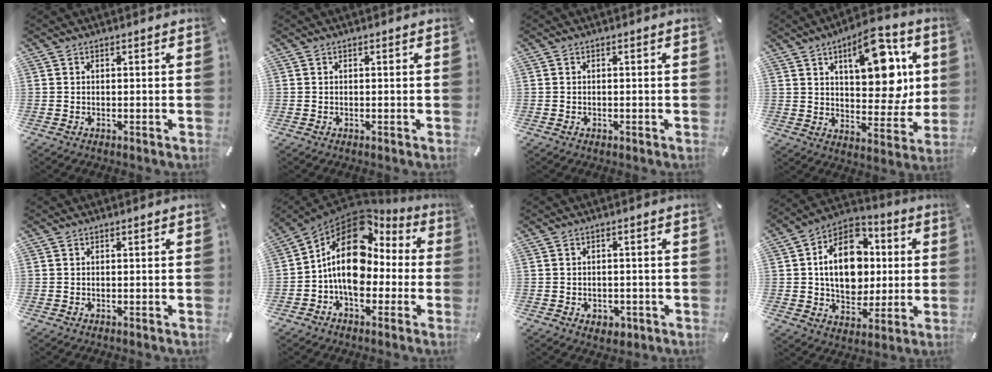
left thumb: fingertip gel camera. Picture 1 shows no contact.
{"total": 0.0}
{"total": 0.7, "force": [-0.1, 0.6, 0.4], "torque": [-0.007, 0.003, -0.003]}
{"total": 16.8, "force": [7.3, 8.8, 12.4], "torque": [-0.160, -0.034, 0.121]}
{"total": 0.0}
{"total": 15.9, "force": [1.5, 11.4, 11.0], "torque": [-0.206, -0.013, 0.023]}
{"total": 3.0, "force": [-0.9, 2.5, 1.4], "torque": [-0.017, 0.001, -0.019]}
{"total": 17.3, "force": [1.1, 13.4, 10.9], "torque": [-0.189, 0.002, 0.023]}